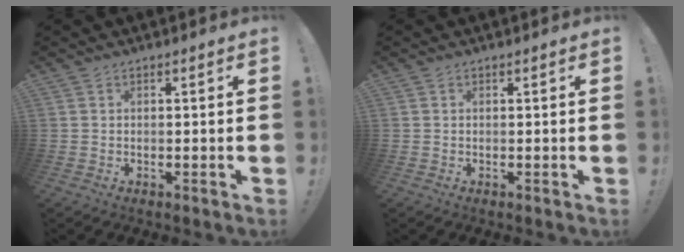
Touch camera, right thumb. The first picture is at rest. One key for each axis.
{"total": 0.0}